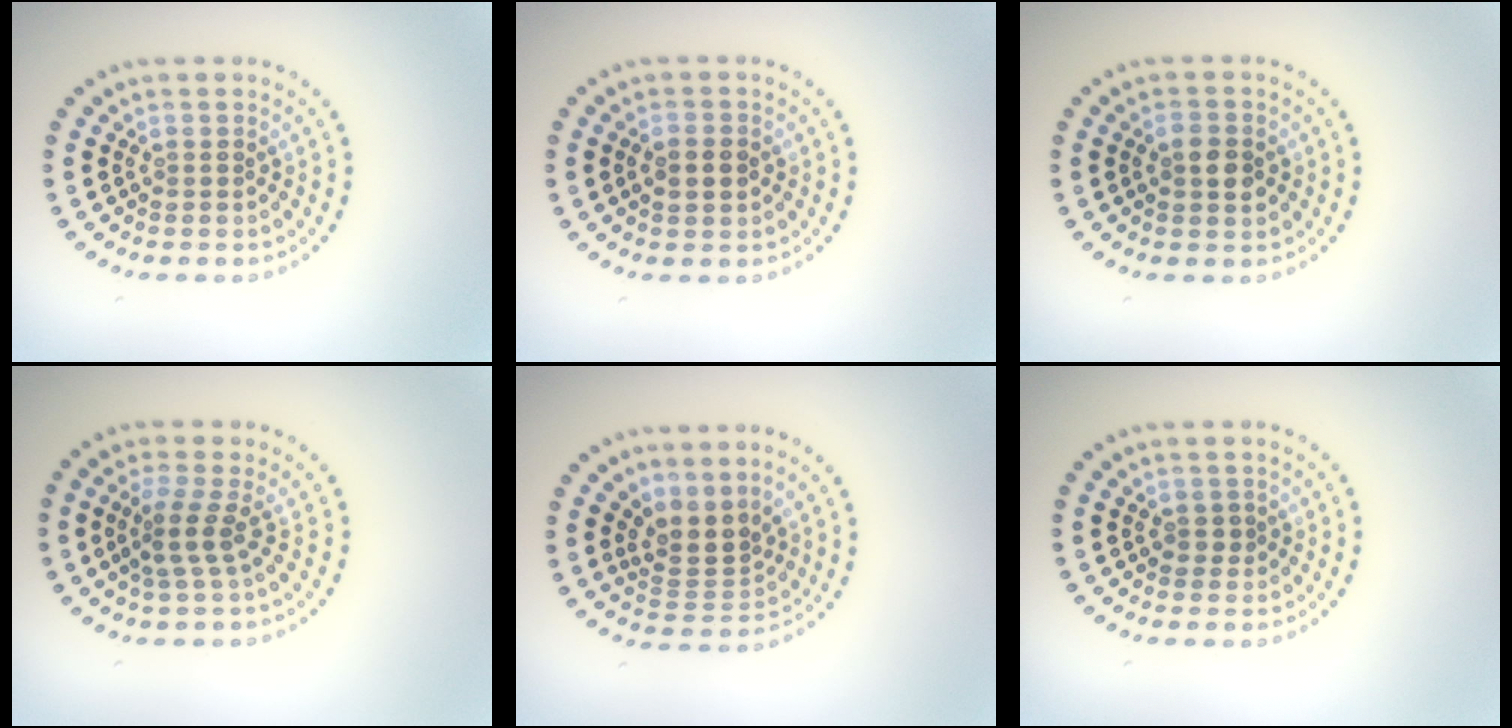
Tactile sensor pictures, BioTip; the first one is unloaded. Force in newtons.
{"total": 2.1, "press": 2.1, "slide": 0.2}
{"total": 2.2, "press": 2.2, "slide": 0.2}
{"total": 2.4, "press": 1.7, "slide": 1.8}
{"total": 3.1, "press": 2.3, "slide": 2.1}
{"total": 1.0, "press": 0.9, "slide": 0.3}